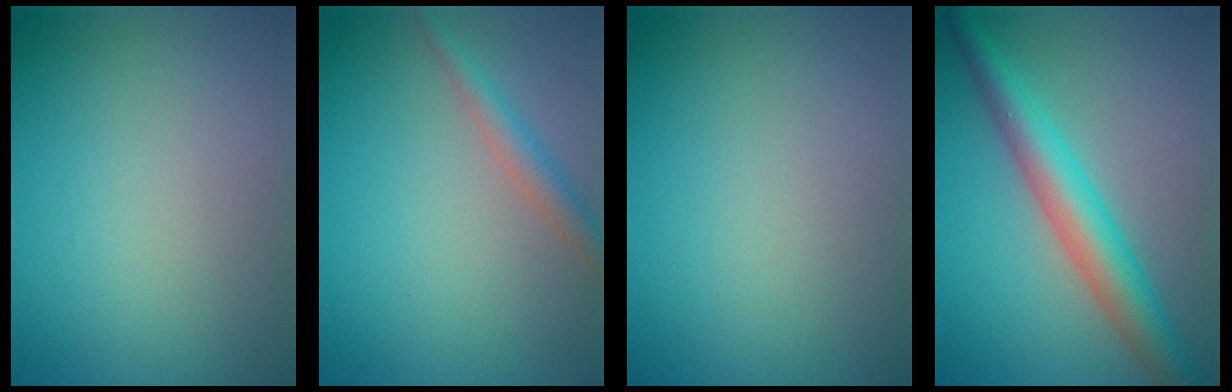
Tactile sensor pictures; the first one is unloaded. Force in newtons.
{"total": 2.1, "press": 2.1, "slide": 0.0}
{"total": 0.0}
{"total": 5.5, "press": 5.5, "slide": 0.1}